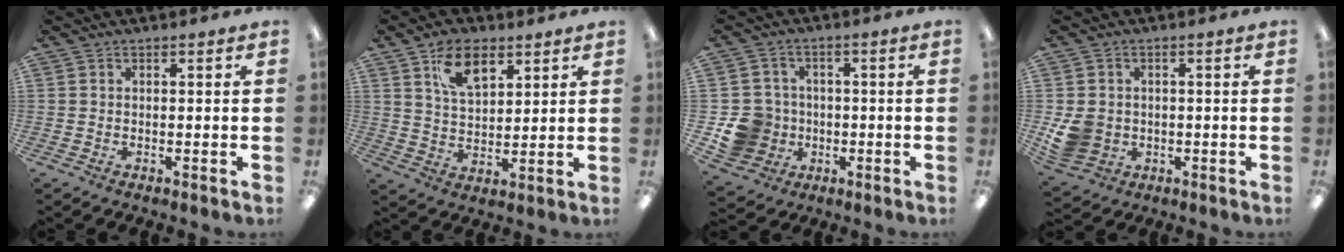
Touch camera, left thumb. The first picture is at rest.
{"total": 9.8, "force": [5.9, 5.5, 5.6], "torque": [-0.094, -0.015, 0.107]}
{"total": 10.0, "force": [-2.2, 9.4, 2.5], "torque": [-0.063, 0.022, -0.029]}
{"total": 6.6, "force": [-0.8, 6.0, 2.7], "torque": [-0.064, 0.012, -0.011]}